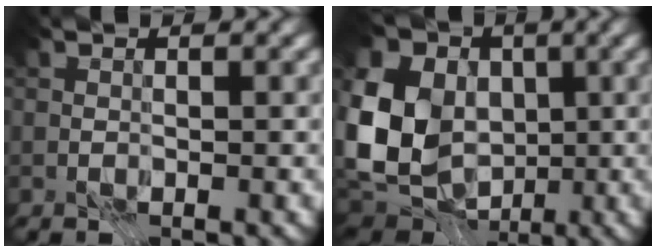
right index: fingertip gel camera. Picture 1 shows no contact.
{"total": 15.9, "force": [0.2, 12.8, 9.6], "torque": [-0.220, 0.011, -0.009]}